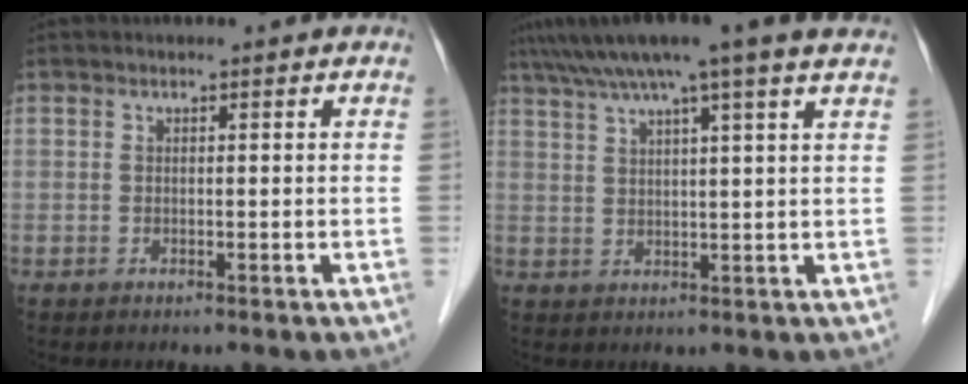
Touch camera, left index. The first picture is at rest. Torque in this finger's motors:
{"motor_torque": [0.70, -1.44, 1.05, 0.21]}